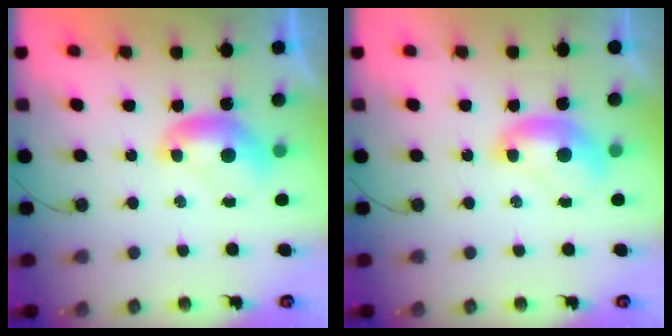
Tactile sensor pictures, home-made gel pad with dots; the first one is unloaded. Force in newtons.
{"total": 1.1, "press": 1.1, "slide": 0.0}